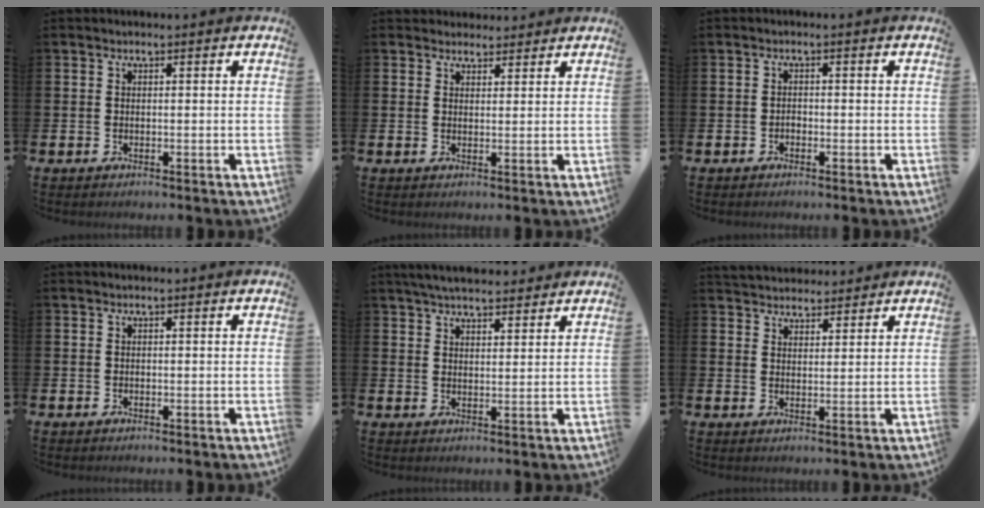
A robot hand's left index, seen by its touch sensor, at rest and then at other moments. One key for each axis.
{"total": 2.7, "fx": 2.5, "fy": 1.0, "fz": -0.2, "tx": 0.006, "ty": -0.009, "tz": 0.045}
{"total": 0.9, "fx": -0.6, "fy": 0.5, "fz": 0.3, "tx": -0.012, "ty": 0.002, "tz": -0.012}
{"total": 0.0}
{"total": 4.7, "fx": 4.5, "fy": 1.0, "fz": 1.0, "tx": -0.029, "ty": -0.013, "tz": 0.084}
{"total": 3.9, "fx": 3.7, "fy": 1.0, "fz": -0.3, "tx": -0.006, "ty": -0.015, "tz": 0.069}